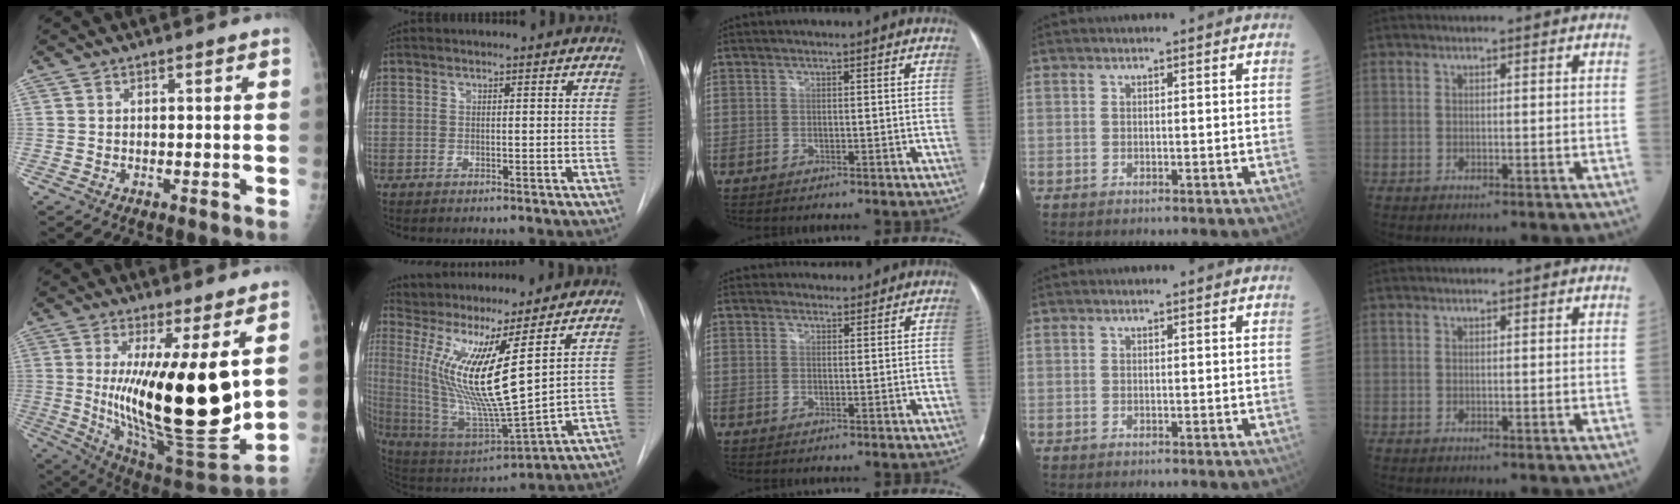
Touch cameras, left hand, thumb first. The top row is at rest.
{"thumb": {"total": 23.5, "force": [3.2, 6.2, 22.5], "torque": [-0.367, -0.079, 0.070]}, "index": {"total": 16.5, "force": [6.5, 0.7, 15.2], "torque": [-0.315, -0.028, 0.127]}, "middle": {"total": 4.1, "force": [3.9, 1.2, 0.2], "torque": [-0.005, 0.022, 0.055]}}